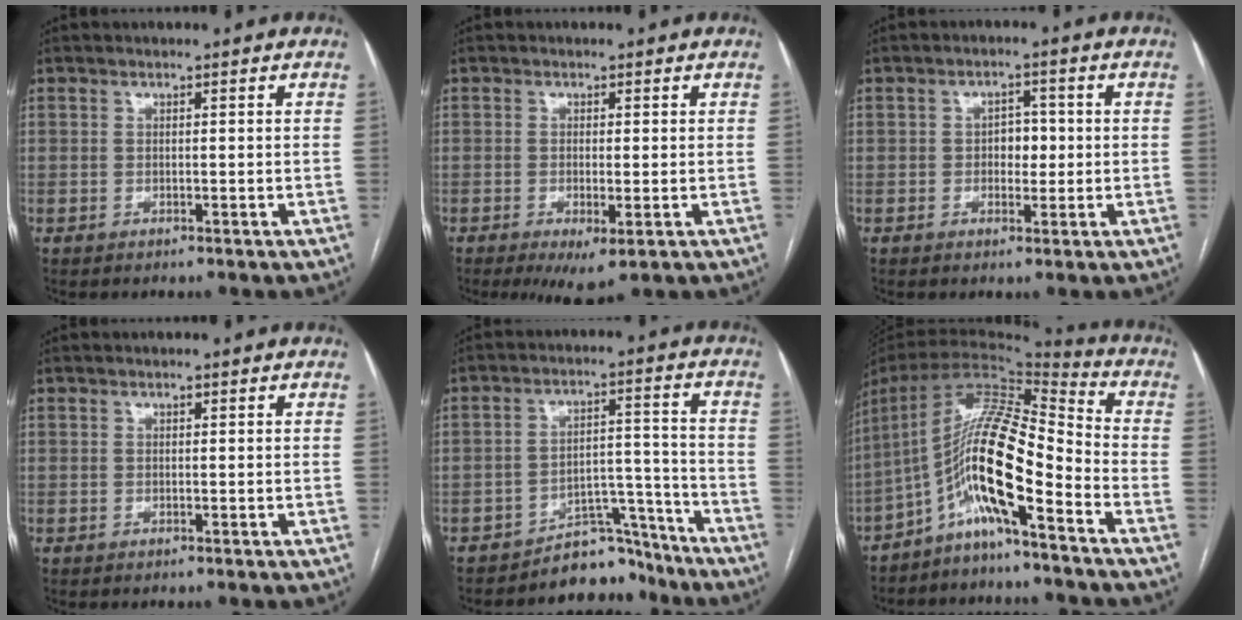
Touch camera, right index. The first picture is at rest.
{"total": 4.5, "force": [-1.8, 1.1, 3.9], "torque": [-0.062, -0.012, -0.021]}
{"total": 3.4, "force": [-0.1, 2.1, 2.6], "torque": [-0.034, 0.008, 0.000]}
{"total": 0.0}
{"total": 7.8, "force": [-7.3, 2.9, 0.1], "torque": [0.020, 0.064, -0.114]}
{"total": 14.9, "force": [-6.6, 1.9, 13.3], "torque": [-0.247, 0.027, -0.118]}